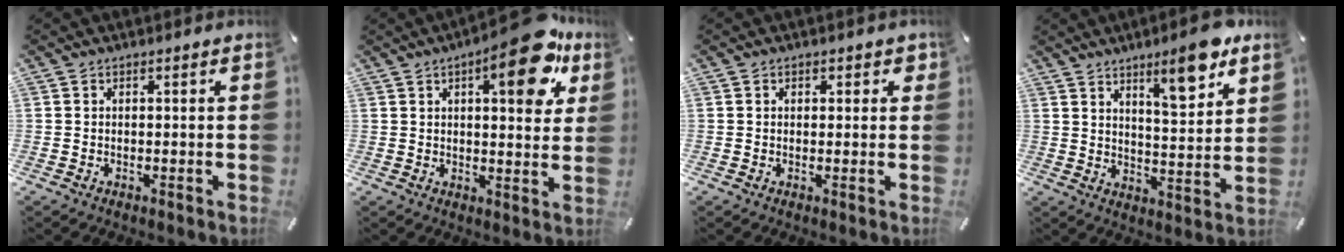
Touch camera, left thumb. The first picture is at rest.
{"total": 15.8, "force": [8.3, 5.7, 12.2], "torque": [-0.157, -0.038, 0.126]}
{"total": 1.5, "force": [0.3, 1.2, 0.8], "torque": [-0.001, 0.000, 0.000]}
{"total": 11.4, "force": [8.1, 3.2, 7.4], "torque": [-0.097, -0.051, 0.132]}